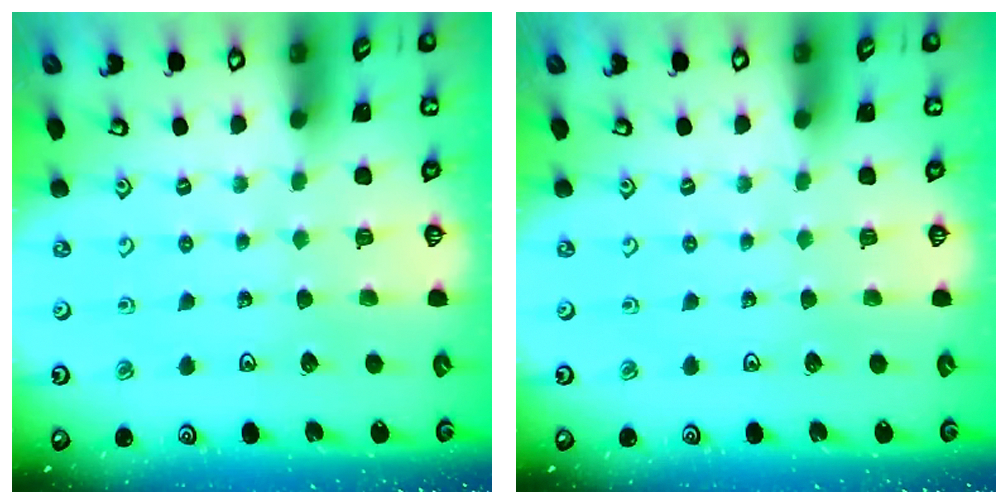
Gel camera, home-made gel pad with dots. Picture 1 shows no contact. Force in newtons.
{"total": 0.0}